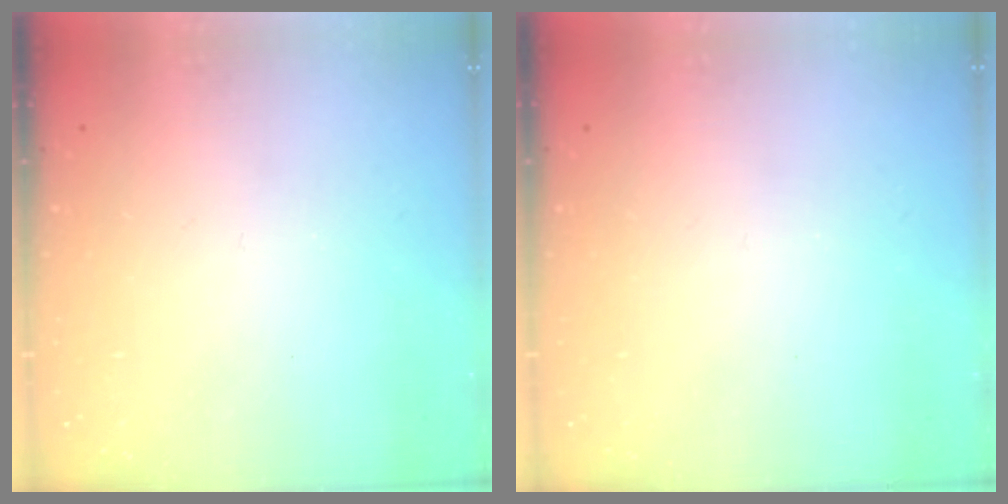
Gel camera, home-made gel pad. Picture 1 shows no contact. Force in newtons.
{"total": 0.0}